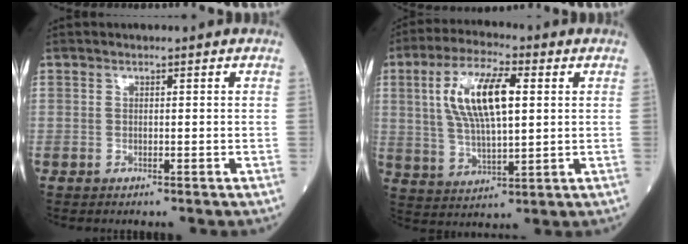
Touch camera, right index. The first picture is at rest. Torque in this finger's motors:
{"motor_torque": [1.32, 0.82, 0.32, 0.21]}